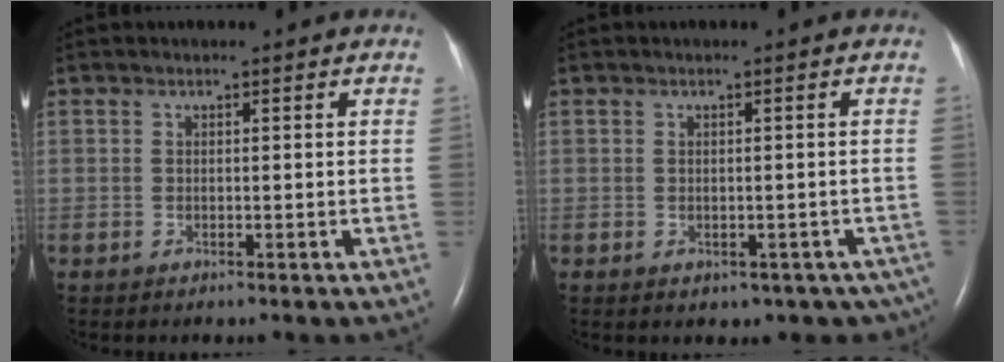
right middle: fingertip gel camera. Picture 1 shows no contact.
{"total": 6.1, "force": [-3.6, 4.4, 2.3], "torque": [-0.009, 0.017, -0.040]}